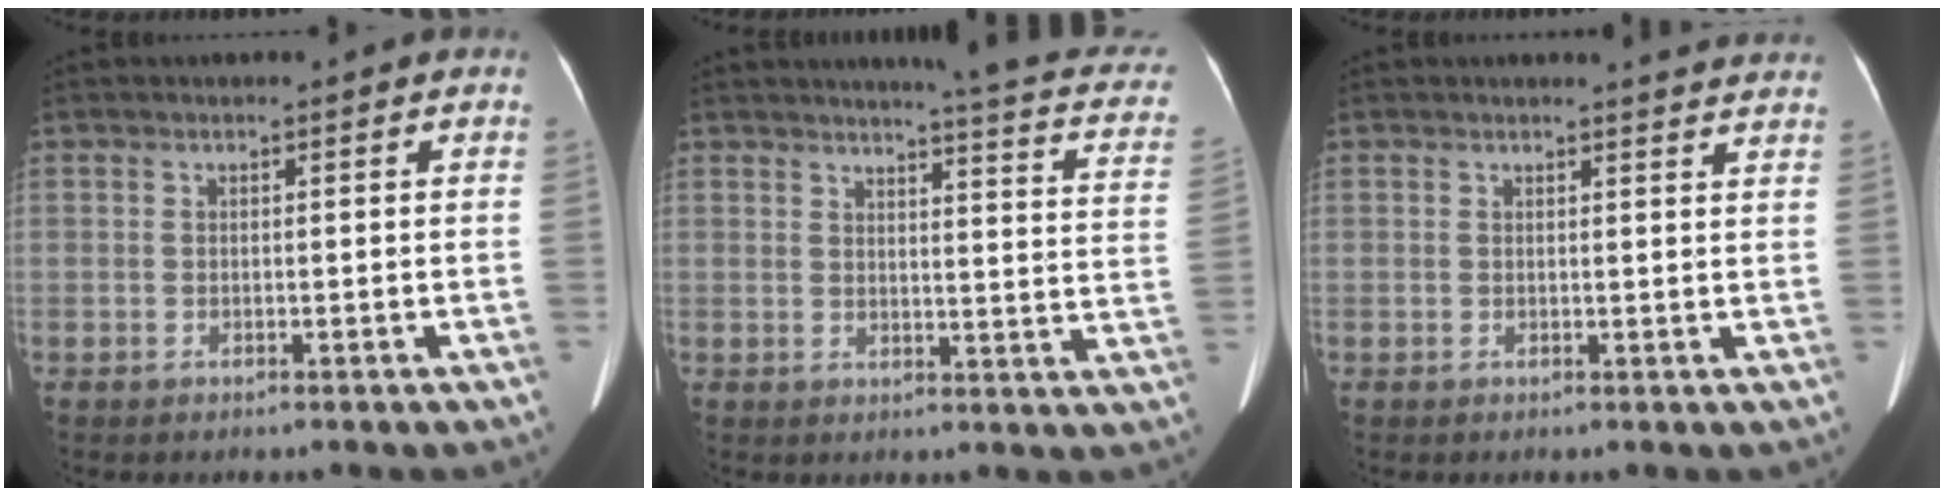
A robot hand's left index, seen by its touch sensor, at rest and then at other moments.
{"total": 14.3, "force": [12.1, 1.2, 7.5], "torque": [-0.087, -0.052, 0.109]}
{"total": 4.8, "force": [4.7, 0.0, 0.9], "torque": [-0.013, -0.009, 0.034]}